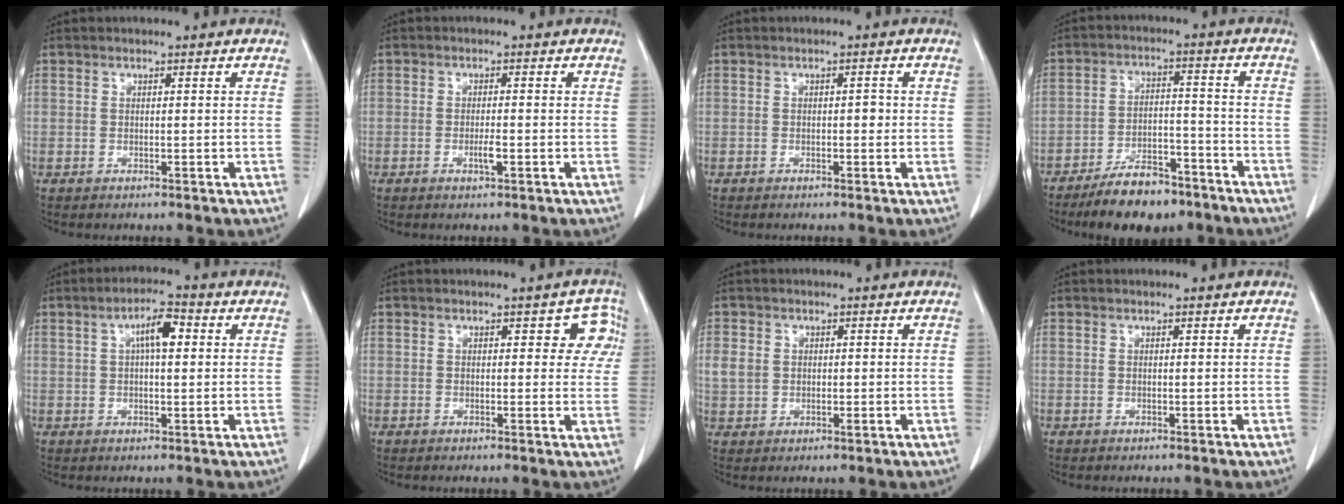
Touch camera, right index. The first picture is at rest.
{"total": 1.8, "force": [-0.7, 0.3, 1.7], "torque": [-0.032, -0.002, -0.011]}
{"total": 1.1, "force": [-0.1, 0.6, 0.9], "torque": [-0.009, 0.004, -0.002]}
{"total": 9.8, "force": [-7.6, 3.8, 5.0], "torque": [-0.083, 0.003, -0.129]}
{"total": 5.2, "force": [1.3, 1.5, 4.8], "torque": [-0.085, 0.014, 0.020]}
{"total": 4.4, "force": [1.4, 2.6, 3.3], "torque": [-0.008, 0.012, 0.007]}
{"total": 3.6, "force": [0.5, 3.0, 2.0], "torque": [-0.042, 0.005, 0.015]}
{"total": 0.0}